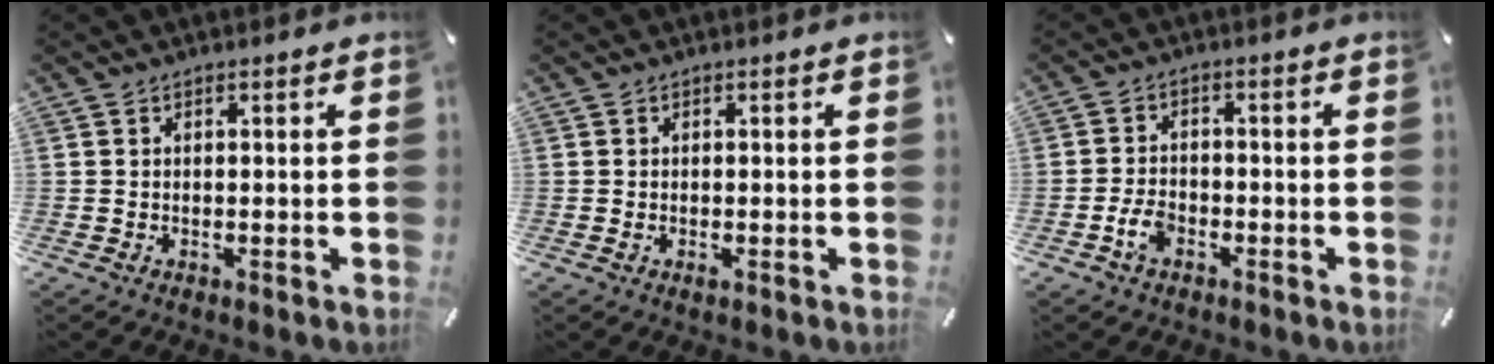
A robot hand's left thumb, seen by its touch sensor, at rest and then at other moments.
{"total": 1.0, "force": [-0.2, 0.4, 0.8], "torque": [-0.015, -0.003, -0.004]}
{"total": 4.5, "force": [-2.3, 2.9, 2.6], "torque": [-0.055, 0.009, -0.043]}